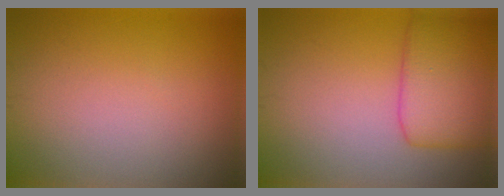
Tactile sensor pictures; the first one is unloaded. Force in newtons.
{"total": 6.0, "press": 6.0, "slide": 0.3}